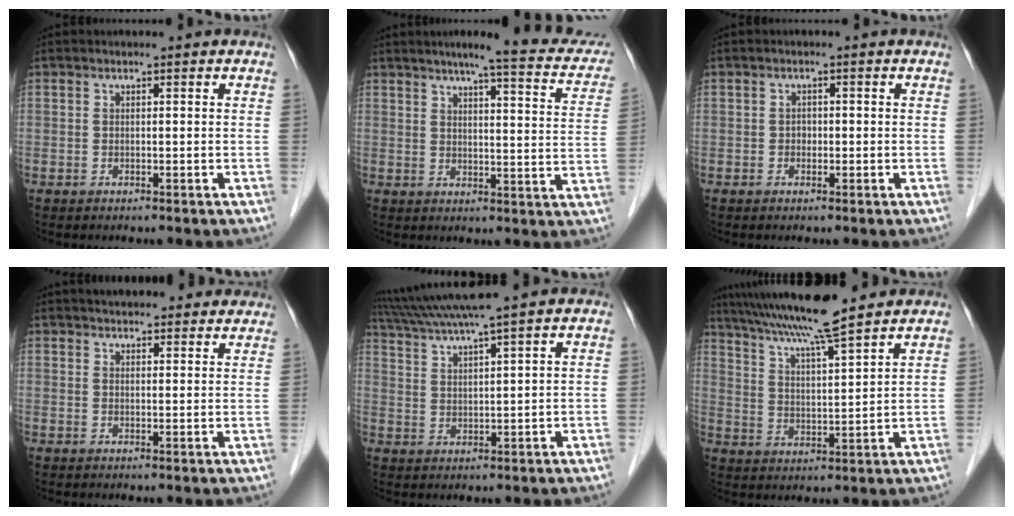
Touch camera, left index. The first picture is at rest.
{"total": 17.1, "force": [14.1, 1.7, 9.4], "torque": [-0.111, -0.006, 0.157]}
{"total": 1.0, "force": [-0.1, 0.7, 0.7], "torque": [-0.008, 0.004, -0.004]}
{"total": 14.5, "force": [13.1, 2.9, 5.5], "torque": [-0.063, 0.035, 0.161]}
{"total": 10.4, "force": [8.8, -1.8, 5.3], "torque": [-0.100, 0.020, 0.148]}
{"total": 14.0, "force": [12.0, -0.3, 7.2], "torque": [-0.134, 0.020, 0.199]}